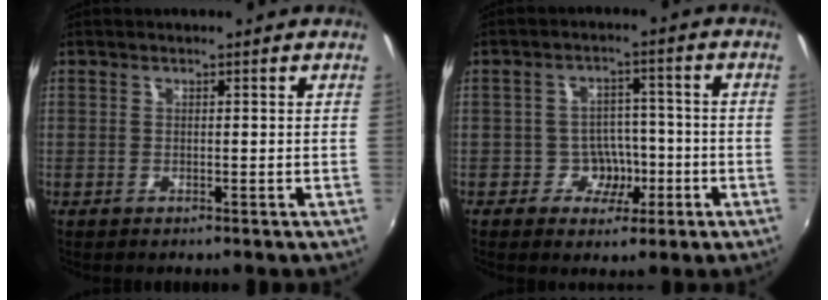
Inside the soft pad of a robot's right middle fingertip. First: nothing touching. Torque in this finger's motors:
{"motor_torque": [-0.10, -0.16, 0.03, 0.00]}